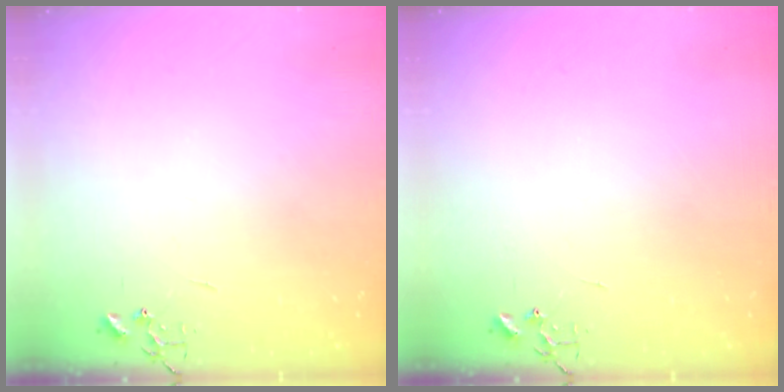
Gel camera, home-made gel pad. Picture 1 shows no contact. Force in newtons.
{"total": 0.0}